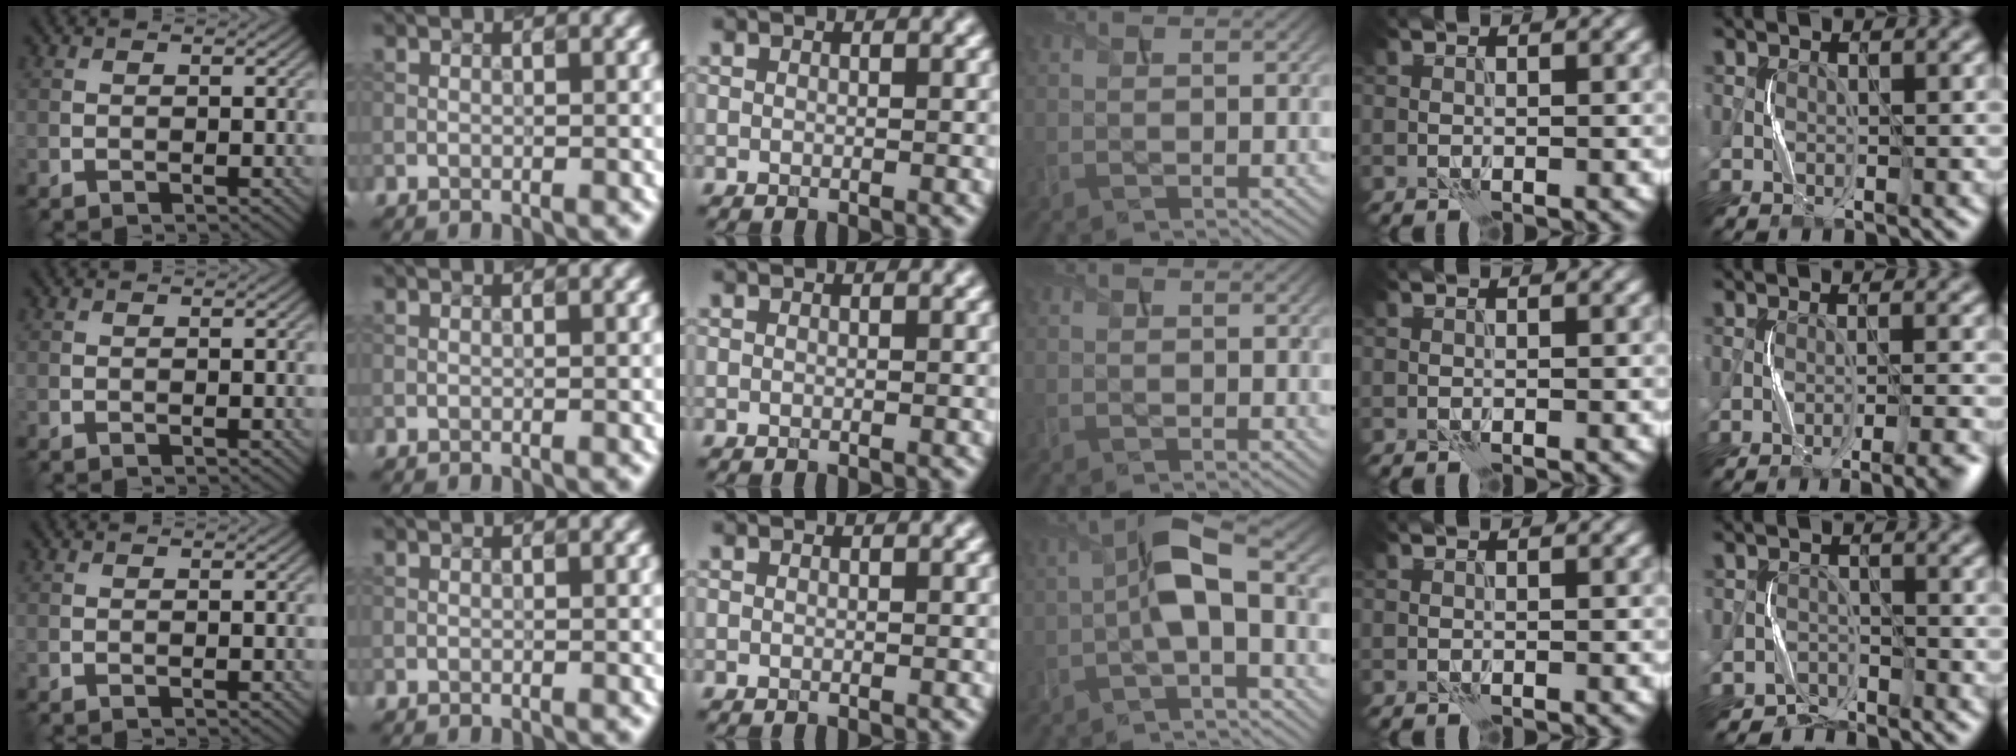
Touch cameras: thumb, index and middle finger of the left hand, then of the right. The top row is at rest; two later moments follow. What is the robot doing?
{"motion": "squeeze", "object": "paper clamp"}